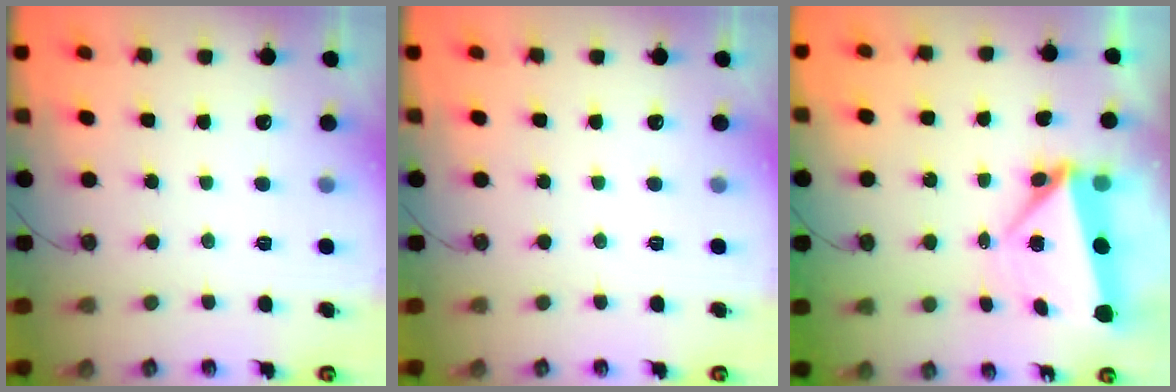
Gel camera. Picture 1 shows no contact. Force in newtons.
{"total": 0.0}
{"total": 5.5, "press": 5.4, "slide": 1.0}